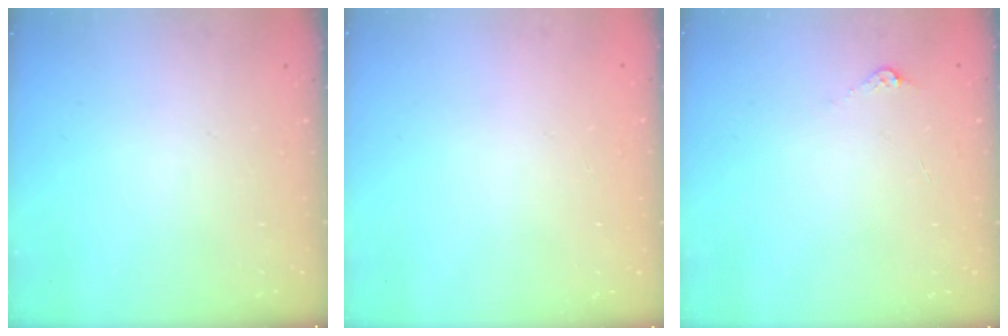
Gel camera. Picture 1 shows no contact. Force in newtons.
{"total": 0.0}
{"total": 4.8, "press": 4.8, "slide": 0.6}